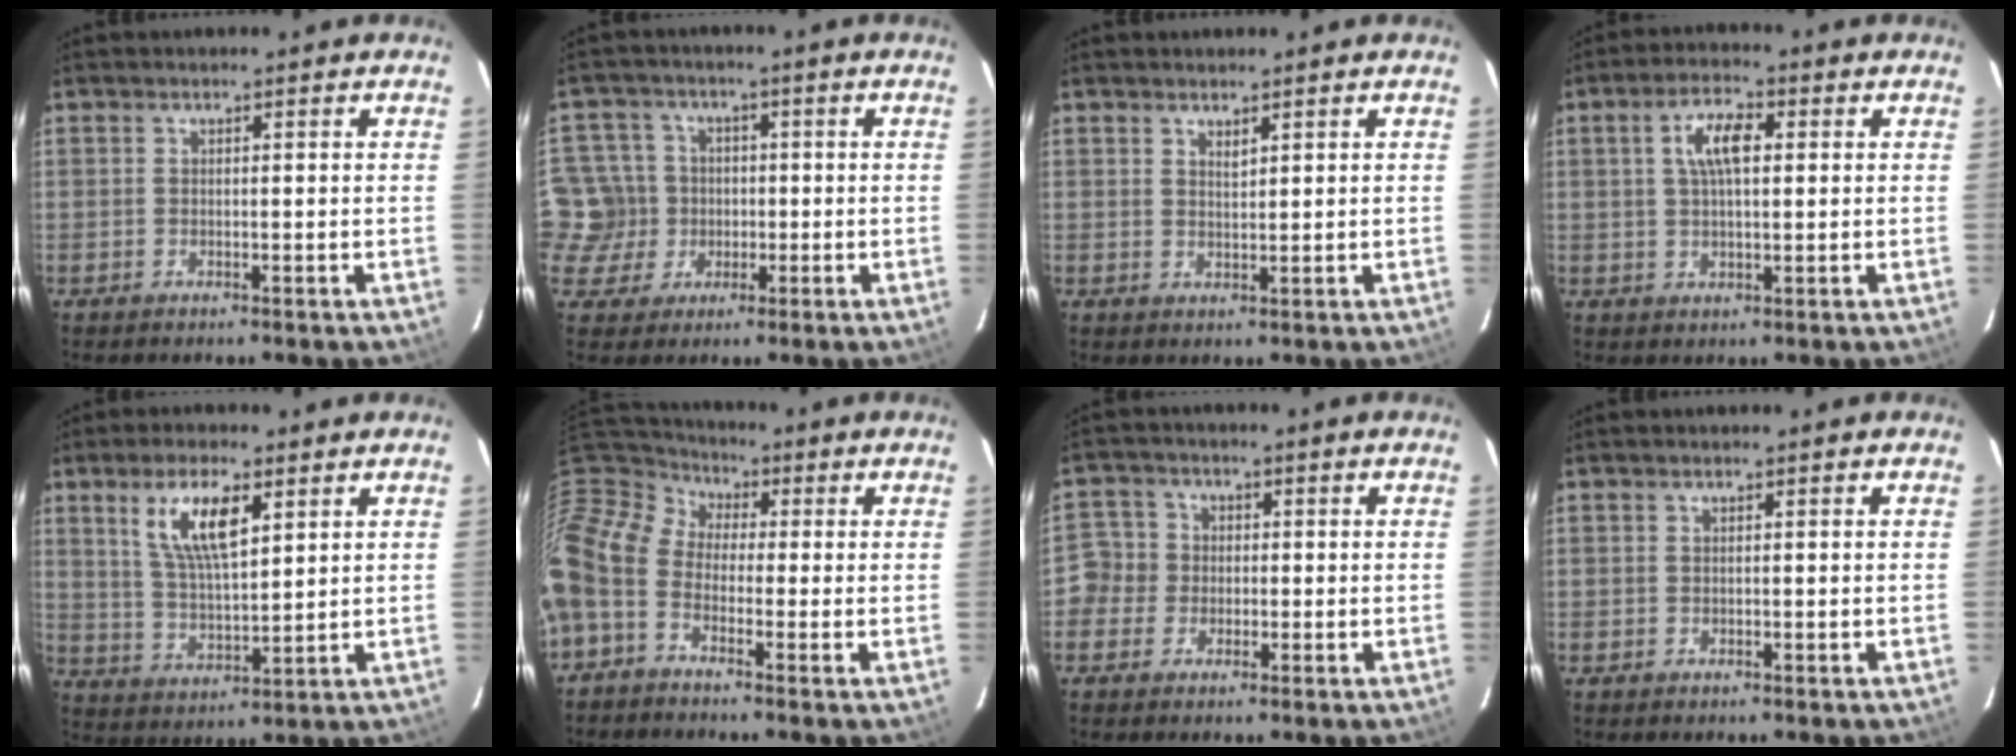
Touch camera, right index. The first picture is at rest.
{"total": 8.0, "force": [-0.9, 7.9, 0.7], "torque": [-0.038, 0.017, -0.023]}
{"total": 1.5, "force": [1.2, 0.4, 0.8], "torque": [-0.012, 0.000, 0.022]}
{"total": 6.4, "force": [1.6, 2.8, 5.6], "torque": [-0.106, 0.015, 0.030]}
{"total": 9.8, "force": [4.6, 3.4, 8.0], "torque": [-0.149, 0.004, 0.093]}
{"total": 13.7, "force": [-0.2, 9.1, 10.3], "torque": [-0.217, 0.014, -0.024]}
{"total": 4.9, "force": [-1.3, 4.7, 0.7], "torque": [-0.003, 0.014, -0.035]}
{"total": 0.0}